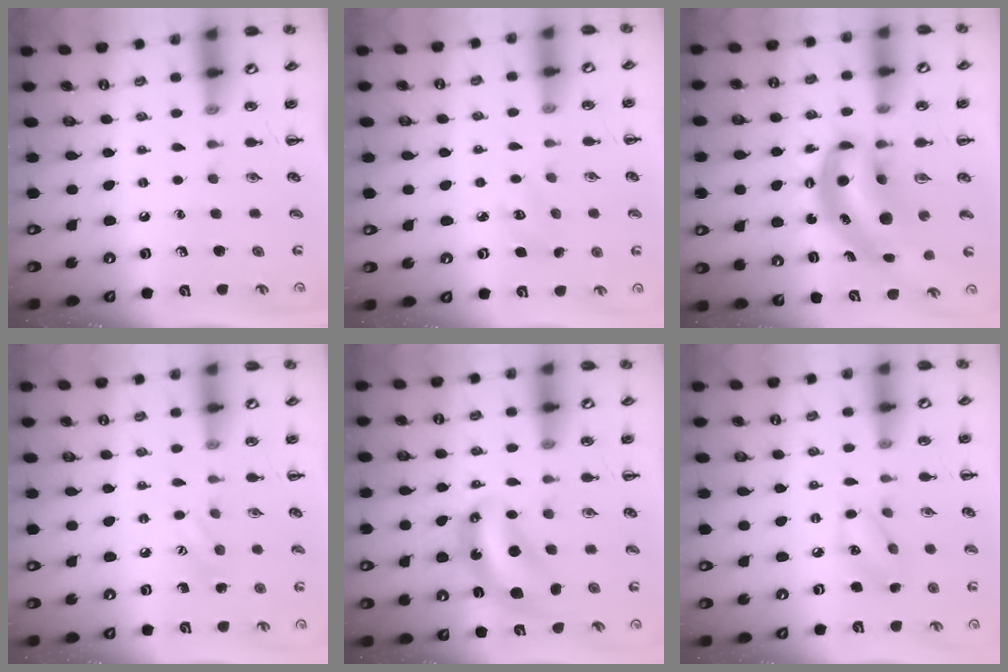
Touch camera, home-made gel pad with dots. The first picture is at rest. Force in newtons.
{"total": 3.4, "press": 3.3, "slide": 0.8}
{"total": 10.7, "press": 10.4, "slide": 2.3}
{"total": 6.7, "press": 6.5, "slide": 1.6}
{"total": 7.3, "press": 7.2, "slide": 1.4}
{"total": 6.8, "press": 6.8, "slide": 0.7}